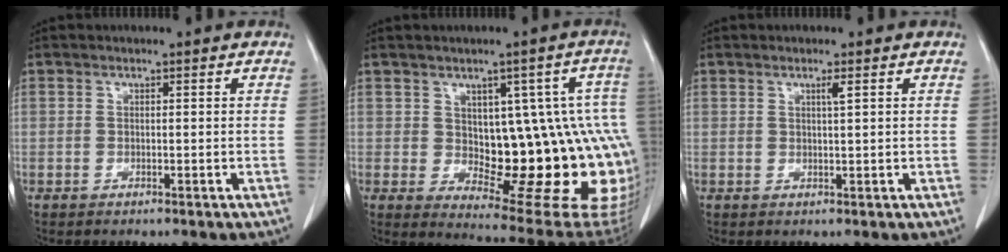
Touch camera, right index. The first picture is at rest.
{"total": 18.7, "force": [-0.6, 7.0, 17.3], "torque": [-0.138, 0.024, 0.015]}
{"total": 1.1, "force": [0.5, -0.2, 1.0], "torque": [-0.021, -0.002, 0.010]}